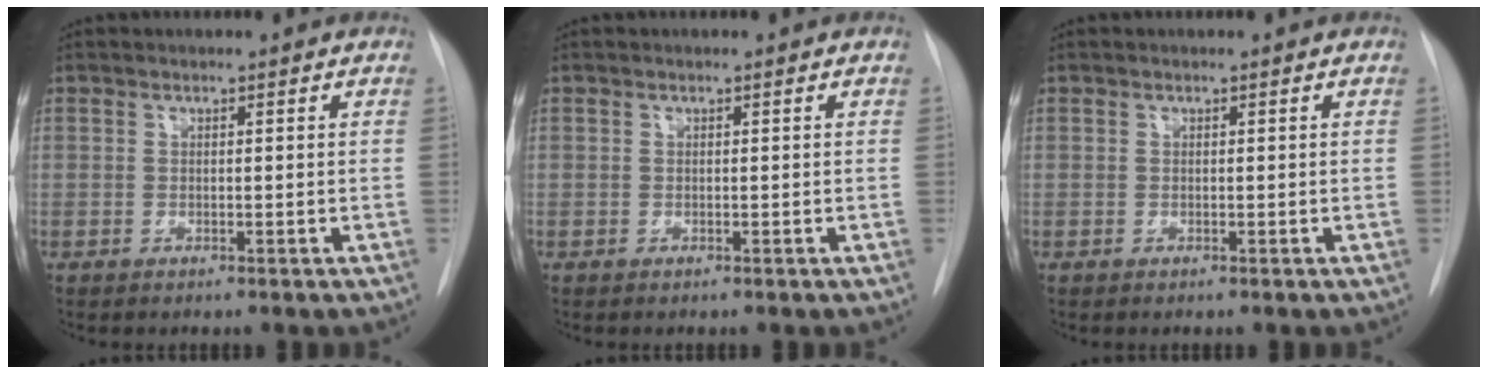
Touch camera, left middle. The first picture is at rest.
{"total": 0.0}
{"total": 0.0}